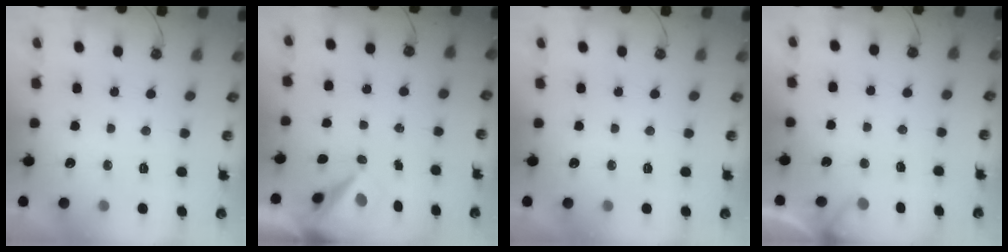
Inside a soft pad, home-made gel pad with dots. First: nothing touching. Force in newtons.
{"total": 8.6, "press": 8.6, "slide": 1.1}
{"total": 0.0}
{"total": 3.1, "press": 3.1, "slide": 0.1}